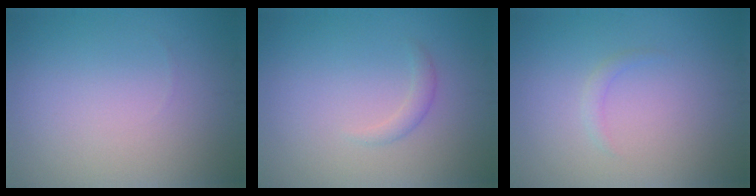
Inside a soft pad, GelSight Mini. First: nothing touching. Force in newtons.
{"total": 1.1, "press": 1.1, "slide": 0.0}
{"total": 0.8, "press": 0.8, "slide": 0.0}